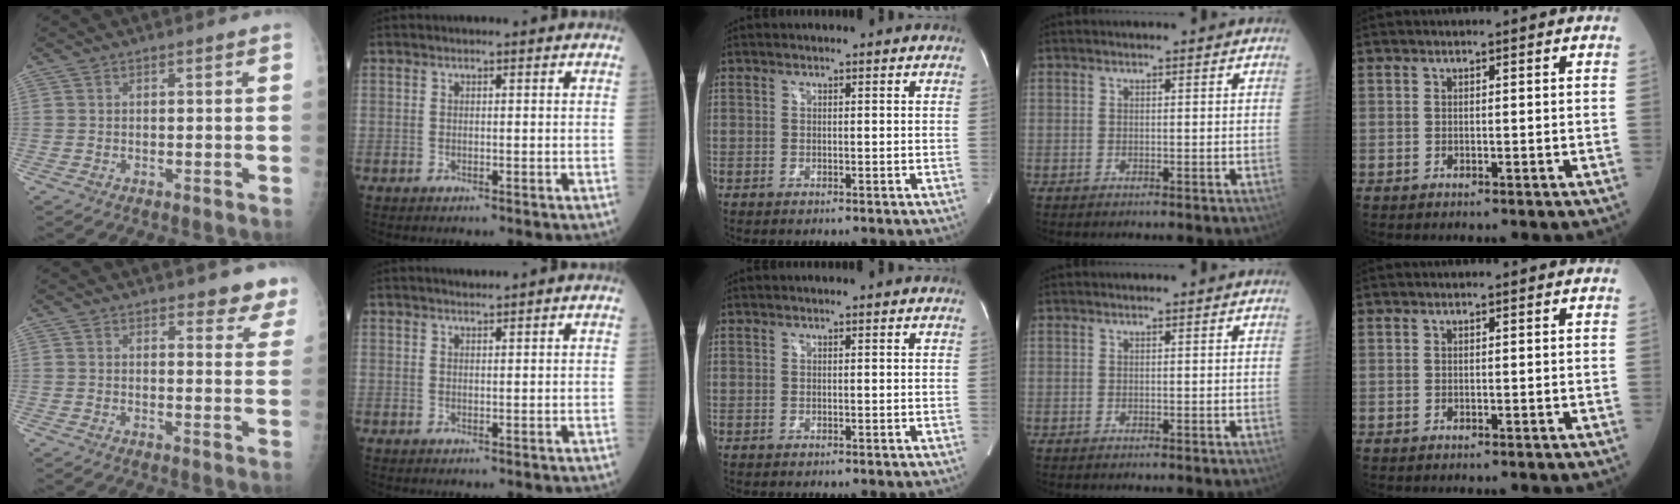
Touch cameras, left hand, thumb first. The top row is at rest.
{"thumb": {"total": 6.3, "force": [5.6, 2.3, 1.8], "torque": [0.018, -0.031, 0.049]}, "index": {"total": 0.8, "force": [0.6, 0.0, 0.4], "torque": [-0.006, 0.007, 0.014]}}